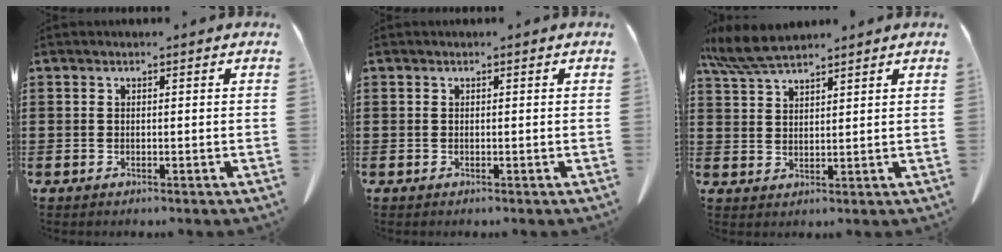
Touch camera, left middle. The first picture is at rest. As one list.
[{"total": 0.0}, {"total": 6.0, "force": [5.0, 1.0, 3.1], "torque": [-0.074, -0.009, 0.097]}]